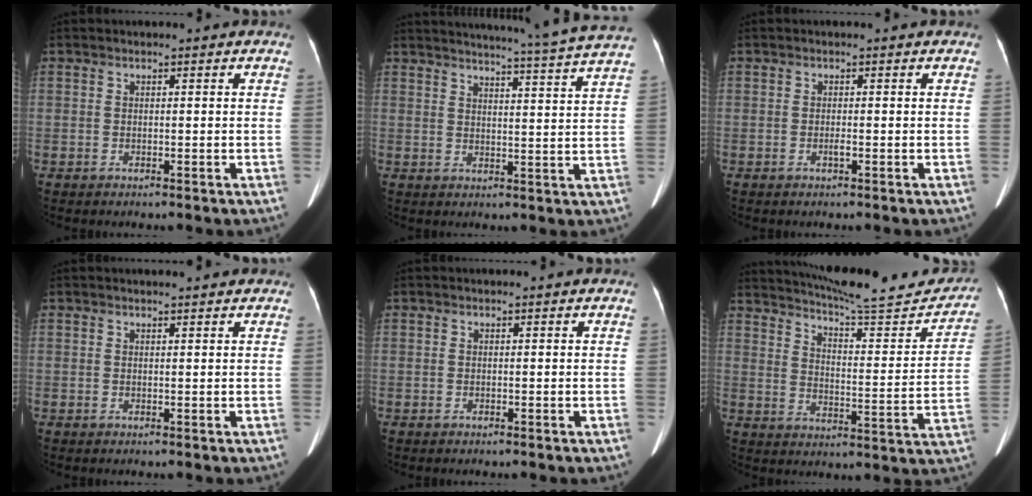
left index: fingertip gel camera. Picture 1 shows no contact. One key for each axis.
{"total": 17.3, "fx": 15.9, "fy": -2.3, "fz": 6.4, "tx": -0.110, "ty": -0.058, "tz": 0.189}
{"total": 0.6, "fx": -0.3, "fy": 0.0, "fz": 0.5, "tx": -0.013, "ty": 0.000, "tz": -0.004}
{"total": 2.0, "fx": 1.8, "fy": 0.2, "fz": 0.8, "tx": -0.013, "ty": 0.009, "tz": 0.025}
{"total": 0.0}
{"total": 20.5, "fx": 19.1, "fy": 2.0, "fz": 7.1, "tx": -0.101, "ty": -0.045, "tz": 0.252}